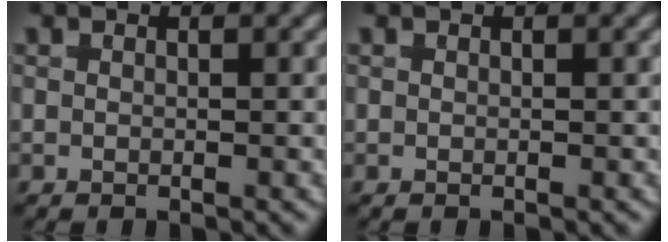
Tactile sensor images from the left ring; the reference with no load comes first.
{"total": 0.0}